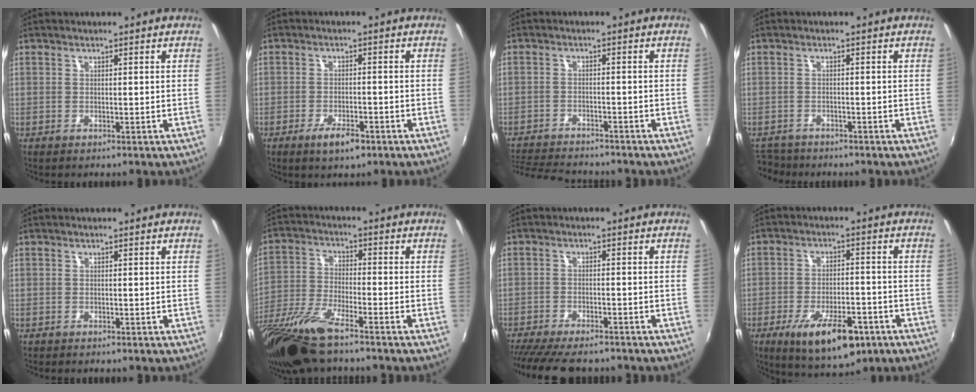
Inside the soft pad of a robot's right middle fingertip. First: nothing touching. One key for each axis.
{"total": 4.7, "fx": -2.9, "fy": 1.8, "fz": 3.2, "tx": -0.074, "ty": -0.008, "tz": -0.050}
{"total": 11.1, "fx": -10.1, "fy": 2.5, "fz": 3.7, "tx": -0.100, "ty": -0.013, "tz": -0.165}
{"total": 4.7, "fx": -4.2, "fy": 1.9, "fz": 0.7, "tx": -0.032, "ty": -0.013, "tz": -0.076}
{"total": 0.0}
{"total": 15.2, "fx": -11.4, "fy": 2.6, "fz": 9.7, "tx": -0.205, "ty": -0.048, "tz": -0.220}
{"total": 13.3, "fx": -11.2, "fy": 3.4, "fz": 6.1, "tx": -0.133, "ty": -0.034, "tz": -0.177}
{"total": 13.7, "fx": -7.6, "fy": 5.3, "fz": 10.1, "tx": -0.188, "ty": -0.022, "tz": -0.112}